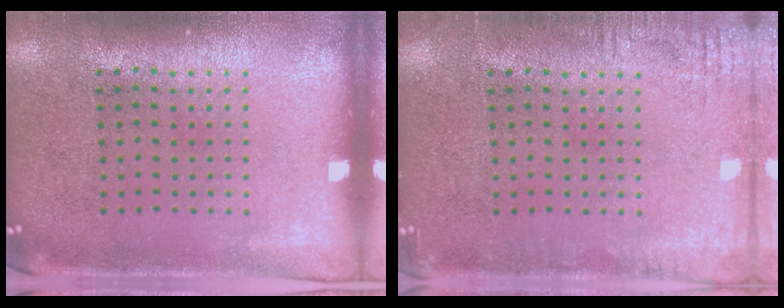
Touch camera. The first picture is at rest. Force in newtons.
{"total": 2.0, "press": 2.0, "slide": 0.2}